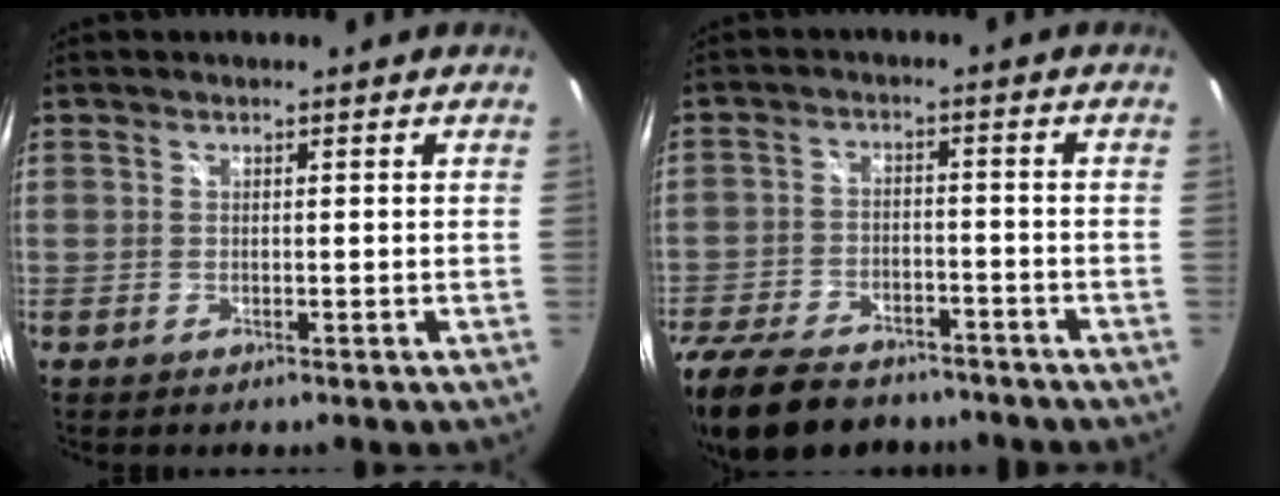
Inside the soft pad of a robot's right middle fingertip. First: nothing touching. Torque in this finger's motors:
{"motor_torque": [1.19, -0.95, 0.23, 0.18]}